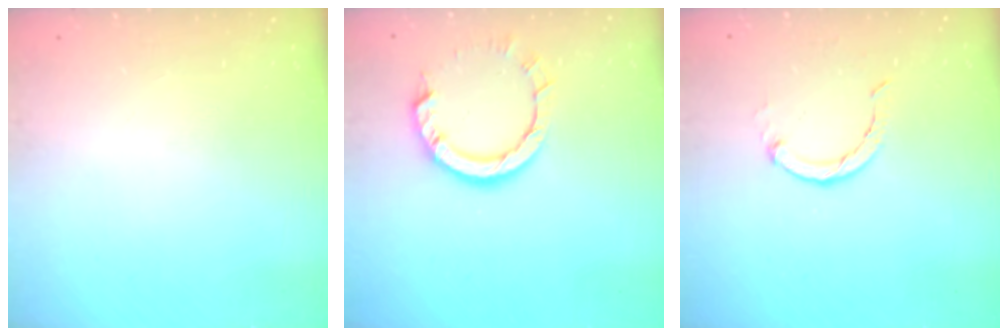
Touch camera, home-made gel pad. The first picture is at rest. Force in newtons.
{"total": 9.3, "press": 9.3, "slide": 1.0}
{"total": 3.0, "press": 3.0, "slide": 0.4}